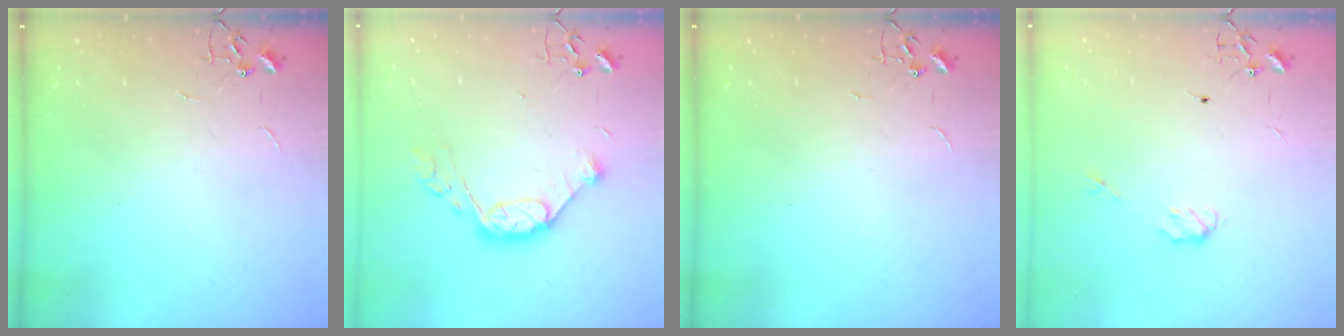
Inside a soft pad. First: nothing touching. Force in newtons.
{"total": 10.6, "press": 10.6, "slide": 0.6}
{"total": 0.0}
{"total": 3.8, "press": 3.7, "slide": 0.6}